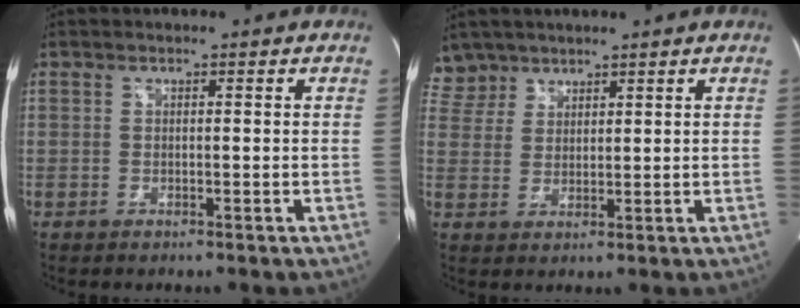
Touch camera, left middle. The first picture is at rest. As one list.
[{"total": 4.5, "force": [3.8, 2.3, -0.6], "torque": [0.017, 0.008, 0.079]}]